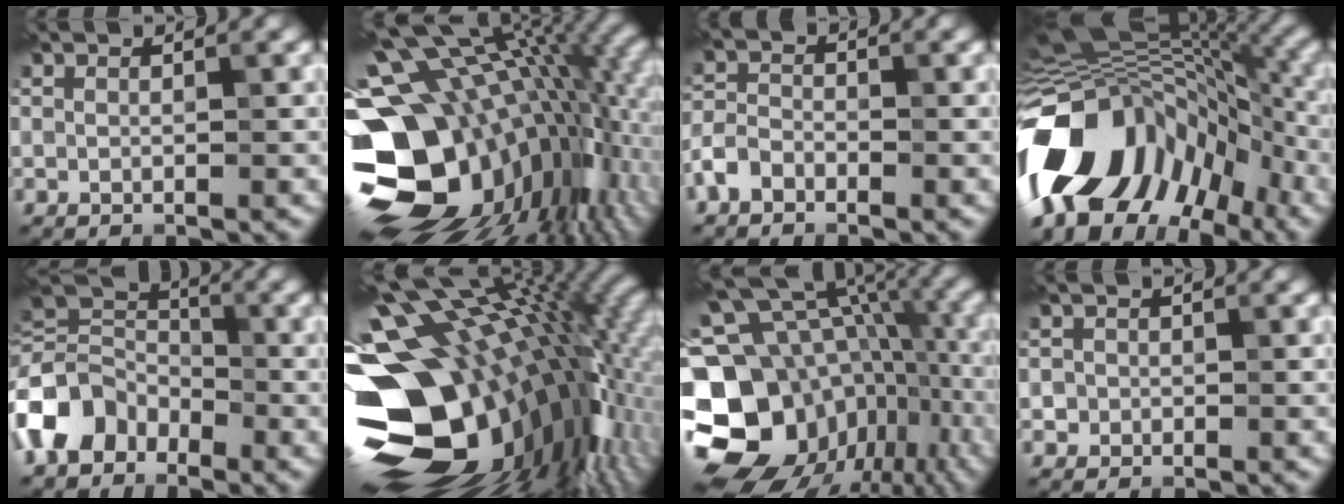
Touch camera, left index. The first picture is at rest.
{"total": 21.0, "force": [-1.6, 14.7, 15.0], "torque": [-0.266, 0.000, -0.021]}
{"total": 2.4, "force": [-1.6, 1.5, 0.9], "torque": [-0.018, 0.006, -0.043]}
{"total": 18.0, "force": [-4.9, 12.3, 12.2], "torque": [-0.220, -0.002, -0.076]}
{"total": 6.4, "force": [-2.9, 5.0, 2.9], "torque": [-0.053, 0.008, -0.077]}
{"total": 20.5, "force": [-3.8, 14.0, 14.5], "torque": [-0.230, 0.018, -0.061]}
{"total": 21.4, "force": [-5.3, 17.1, 11.7], "torque": [-0.217, -0.011, -0.092]}
{"total": 1.2, "force": [0.0, 1.2, 0.1], "torque": [0.013, -0.002, -0.004]}